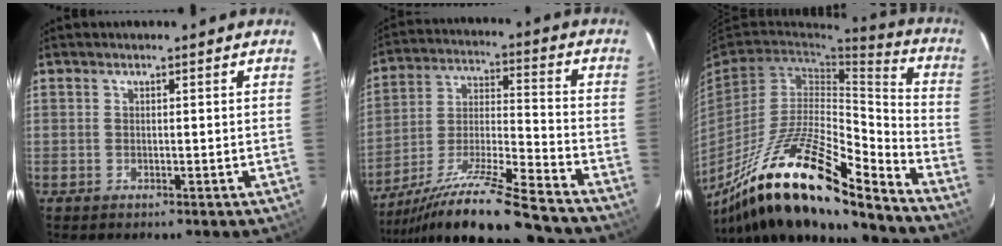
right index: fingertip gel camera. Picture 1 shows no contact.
{"total": 21.2, "force": [-17.8, 0.6, 11.4], "torque": [-0.196, -0.030, -0.296]}
{"total": 24.1, "force": [-17.0, 4.7, 16.3], "torque": [-0.290, -0.036, -0.299]}